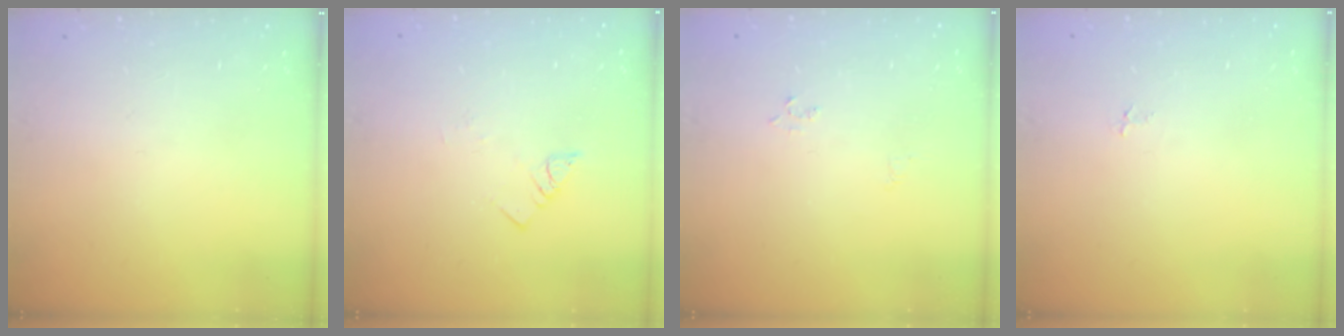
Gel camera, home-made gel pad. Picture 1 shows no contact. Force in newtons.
{"total": 1.7, "press": 1.7, "slide": 0.1}
{"total": 2.3, "press": 2.3, "slide": 0.2}
{"total": 2.7, "press": 2.7, "slide": 0.3}